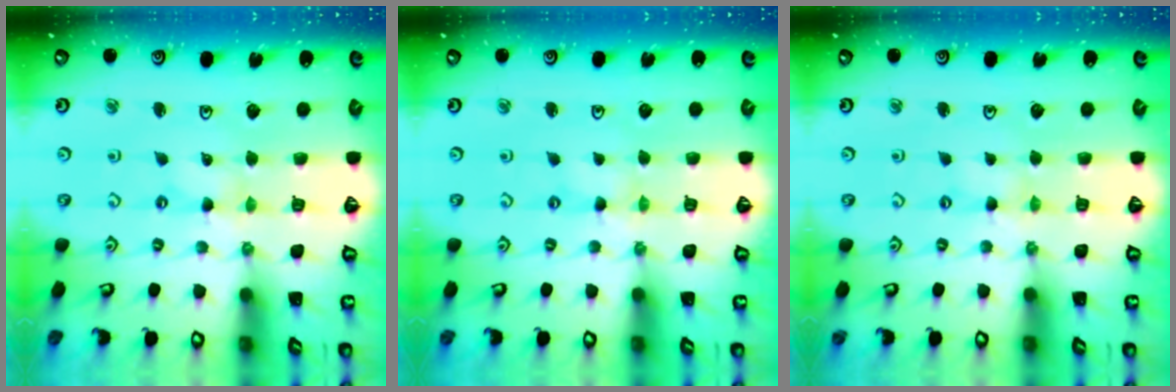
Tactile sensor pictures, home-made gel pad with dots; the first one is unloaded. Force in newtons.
{"total": 0.0}
{"total": 1.3, "press": 1.3, "slide": 0.3}